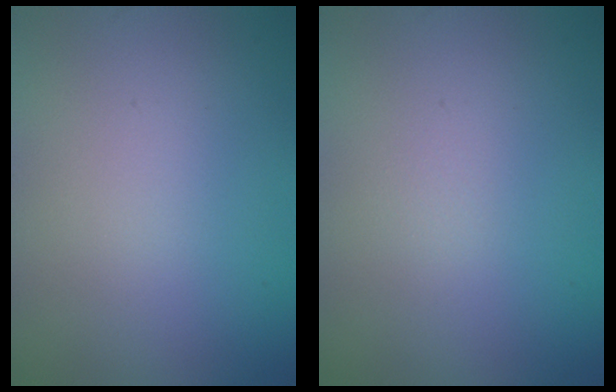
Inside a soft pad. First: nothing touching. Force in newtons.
{"total": 0.0}